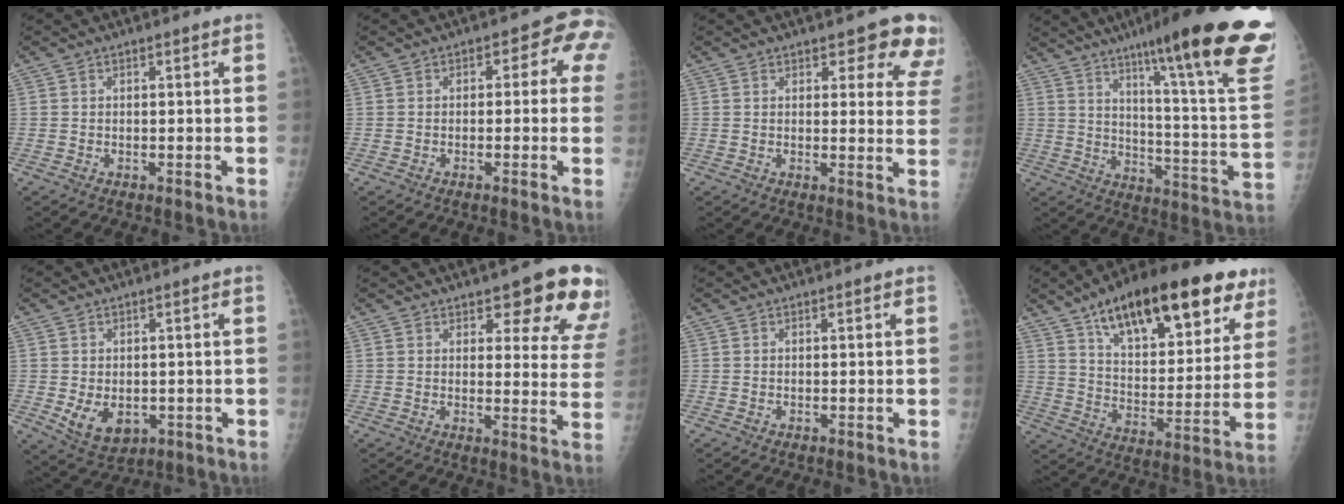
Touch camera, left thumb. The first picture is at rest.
{"total": 5.4, "force": [0.9, 3.4, 4.1], "torque": [-0.001, 0.015, -0.006]}
{"total": 10.0, "force": [8.0, 3.9, 4.5], "torque": [0.000, -0.038, 0.071]}
{"total": 29.2, "force": [18.2, 3.0, 22.6], "torque": [-0.271, -0.077, 0.260]}
{"total": 6.5, "force": [-0.9, 4.6, 4.5], "torque": [-0.059, -0.012, 0.003]}
{"total": 14.5, "force": [9.7, 5.3, 9.4], "torque": [-0.063, -0.049, 0.106]}
{"total": 0.0}
{"total": 28.1, "force": [16.6, 11.2, 19.7], "torque": [-0.260, -0.030, 0.254]}